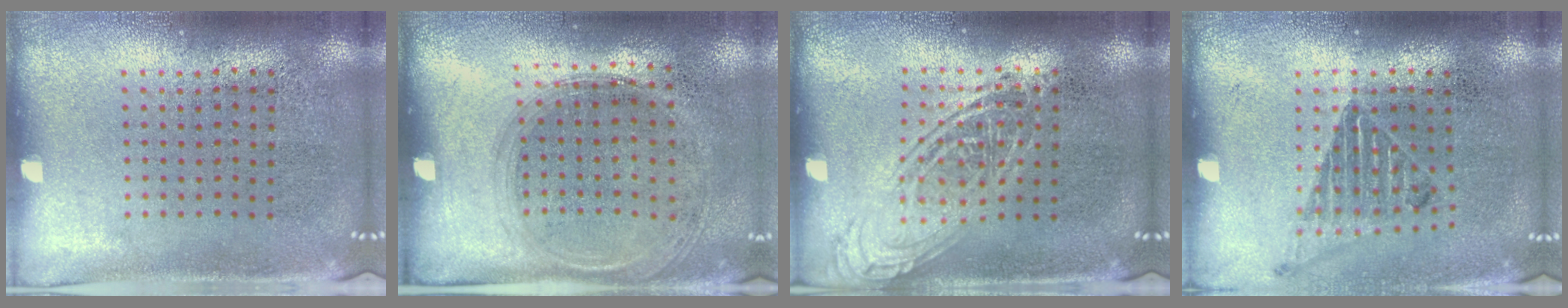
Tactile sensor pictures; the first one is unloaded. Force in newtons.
{"total": 1.4, "press": 1.2, "slide": 0.6}
{"total": 1.6, "press": 1.6, "slide": 0.1}
{"total": 1.0, "press": 1.0, "slide": 0.2}